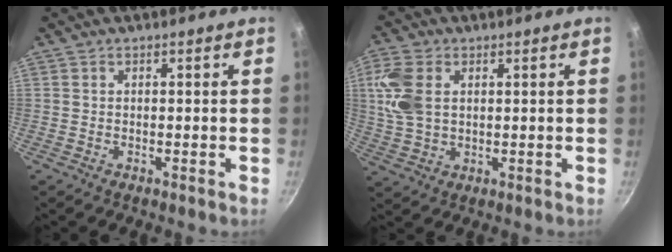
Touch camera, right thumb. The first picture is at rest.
{"total": 9.2, "force": [2.1, 6.0, 6.6], "torque": [-0.152, 0.004, 0.045]}